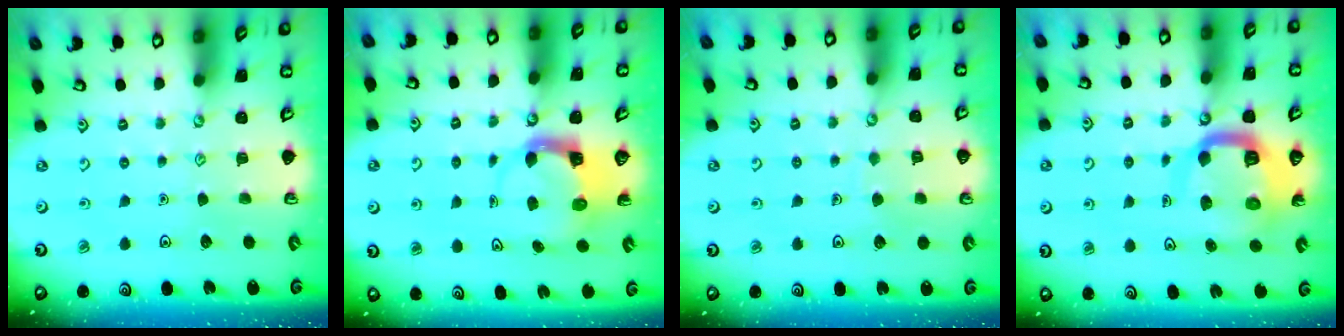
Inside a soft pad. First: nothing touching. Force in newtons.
{"total": 3.7, "press": 3.7, "slide": 0.5}
{"total": 3.9, "press": 3.9, "slide": 0.4}
{"total": 12.3, "press": 12.2, "slide": 1.4}